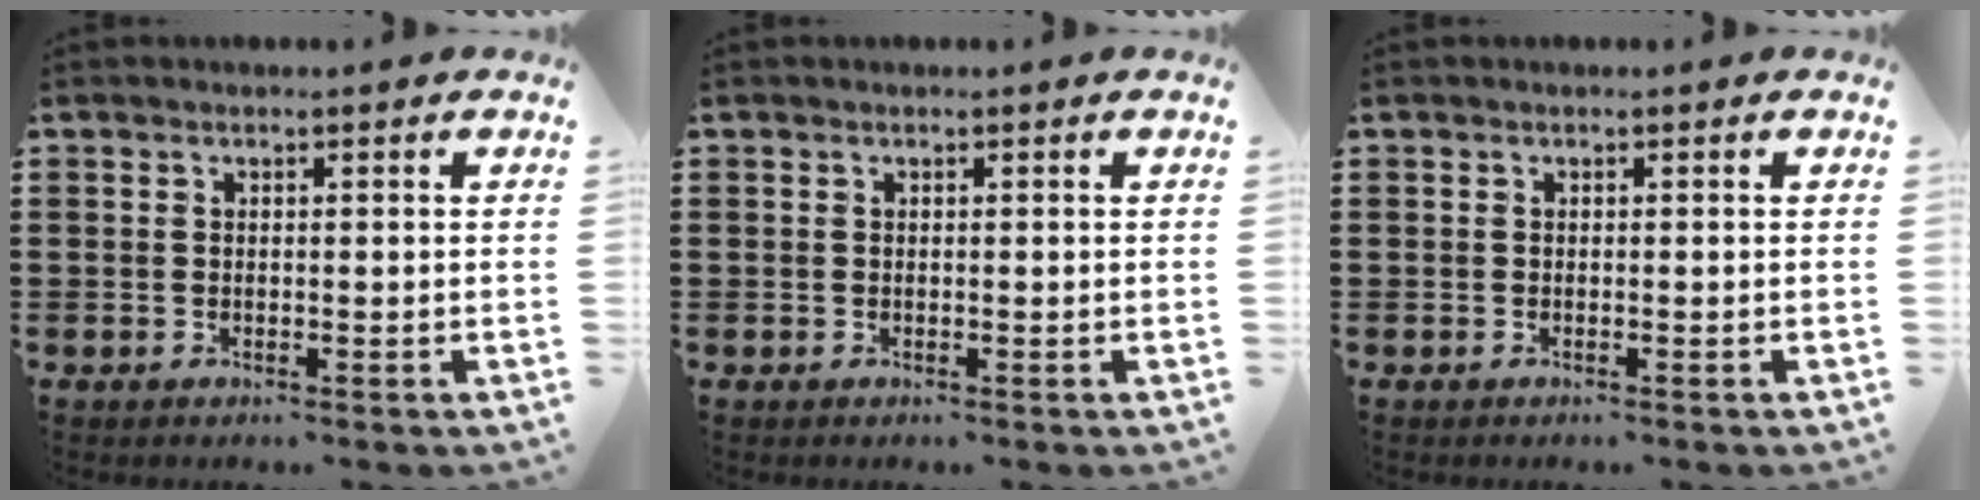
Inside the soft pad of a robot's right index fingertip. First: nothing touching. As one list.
[{"total": 0.0}, {"total": 0.0}]